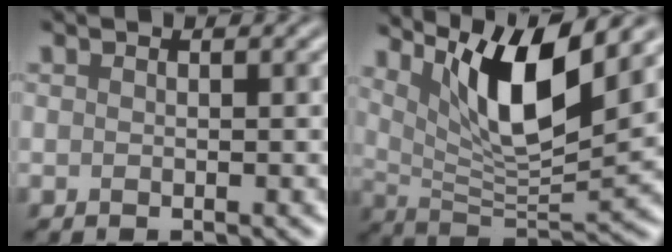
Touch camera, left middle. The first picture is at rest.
{"total": 8.7, "force": [4.6, 2.1, 7.1], "torque": [-0.114, -0.012, 0.089]}